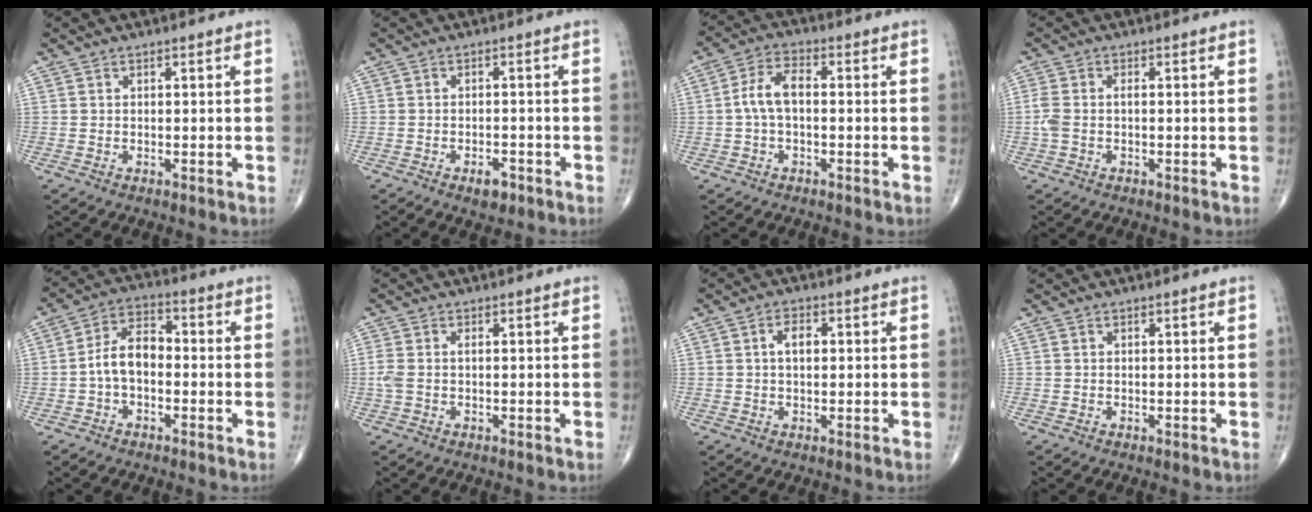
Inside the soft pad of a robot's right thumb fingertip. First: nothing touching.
{"total": 3.0, "force": [-1.8, 1.5, 1.9], "torque": [-0.023, 0.006, -0.024]}
{"total": 6.1, "force": [-0.3, 3.2, 5.2], "torque": [-0.102, 0.023, -0.012]}
{"total": 3.2, "force": [-0.4, 1.7, 2.7], "torque": [-0.080, 0.010, -0.010]}
{"total": 7.6, "force": [-1.3, 4.7, 5.9], "torque": [-0.099, 0.032, -0.036]}
{"total": 2.5, "force": [-0.1, 1.3, 2.1], "torque": [-0.070, 0.008, -0.003]}
{"total": 3.4, "force": [0.5, 1.9, 2.7], "torque": [-0.045, 0.006, 0.005]}
{"total": 0.0}